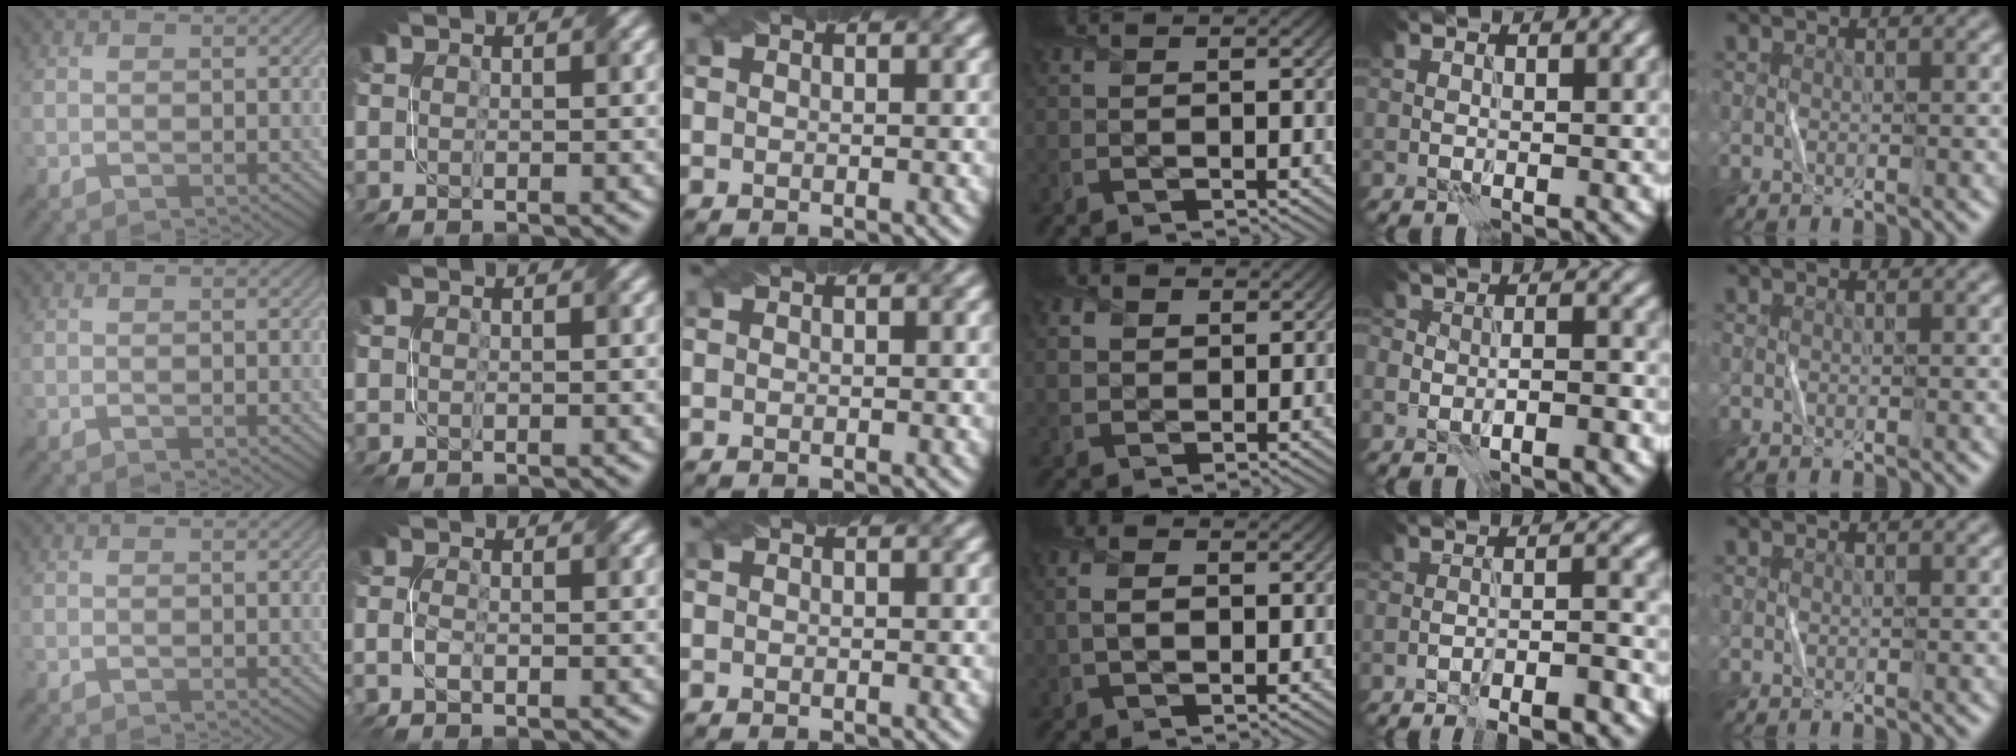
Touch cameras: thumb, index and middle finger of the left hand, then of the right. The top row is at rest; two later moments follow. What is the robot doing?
{"motion": "fold", "object": "bubble wrap"}